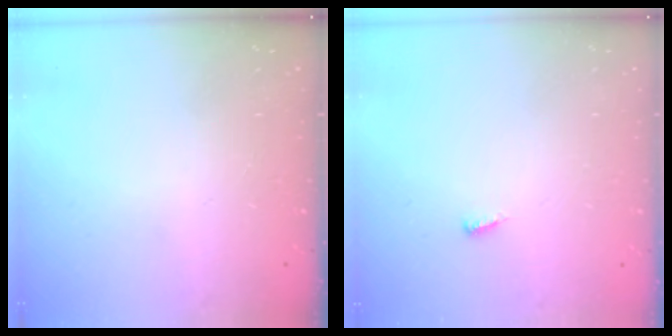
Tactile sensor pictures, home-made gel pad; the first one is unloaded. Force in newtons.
{"total": 3.8, "press": 3.8, "slide": 0.4}